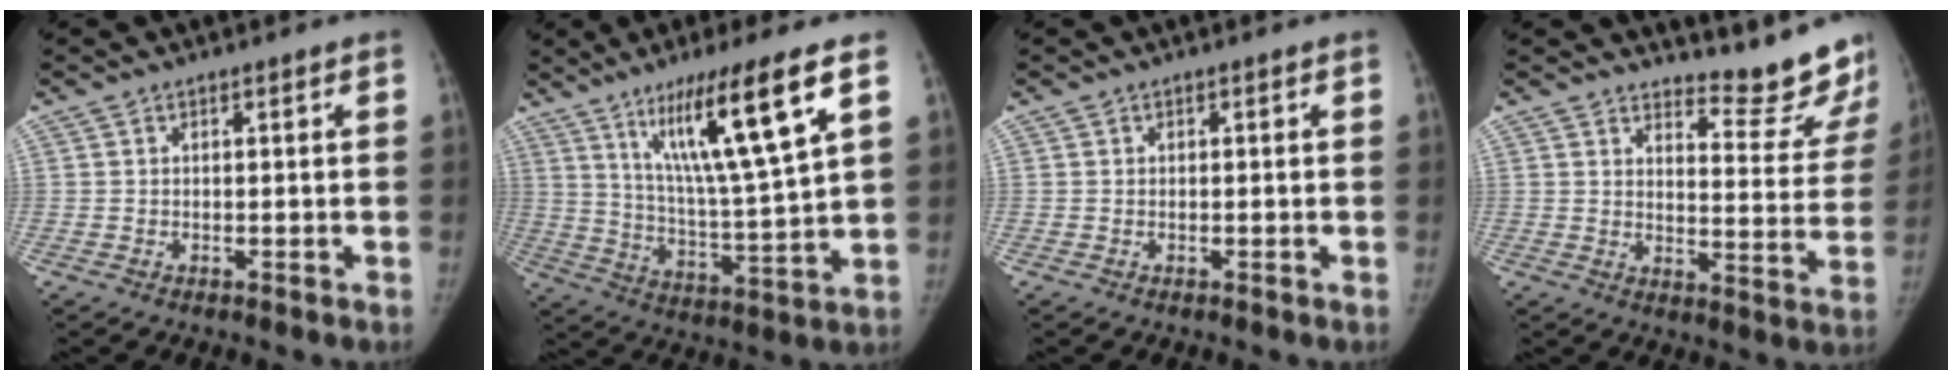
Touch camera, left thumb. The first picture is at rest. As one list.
[{"total": 17.9, "force": [8.9, 1.2, 15.5], "torque": [-0.261, -0.045, 0.157]}, {"total": 0.0}, {"total": 14.2, "force": [13.5, 2.4, 3.8], "torque": [-0.016, -0.152, 0.157]}]